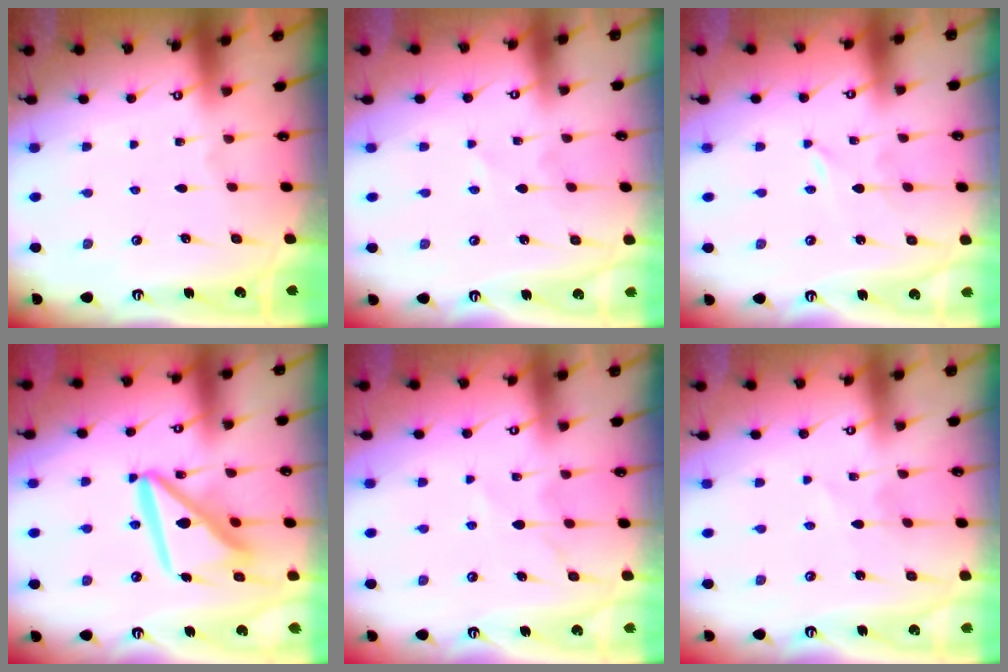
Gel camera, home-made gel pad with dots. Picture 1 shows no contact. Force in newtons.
{"total": 0.9, "press": 0.9, "slide": 0.2}
{"total": 0.0}
{"total": 14.2, "press": 14.1, "slide": 1.6}
{"total": 7.0, "press": 6.9, "slide": 0.6}
{"total": 1.8, "press": 1.8, "slide": 0.2}